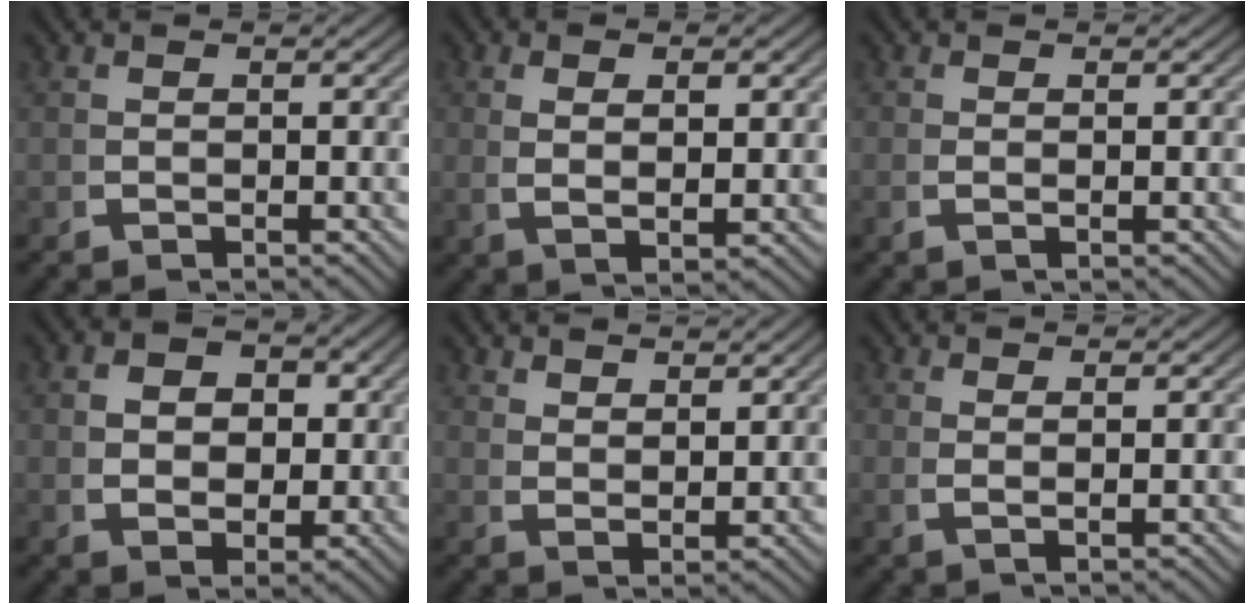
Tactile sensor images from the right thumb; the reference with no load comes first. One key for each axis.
{"total": 3.0, "fx": 0.9, "fy": 0.6, "fz": 2.8, "tx": -0.047, "ty": 0.000, "tz": 0.028}
{"total": 0.7, "fx": 0.1, "fy": 0.0, "fz": 0.7, "tx": -0.020, "ty": 0.001, "tz": 0.003}
{"total": 5.3, "fx": 0.6, "fy": 3.8, "fz": 3.5, "tx": -0.059, "ty": -0.017, "tz": 0.024}
{"total": 2.5, "fx": 2.4, "fy": 0.1, "fz": 0.9, "tx": -0.012, "ty": 0.002, "tz": 0.051}
{"total": 1.7, "fx": 0.8, "fy": -0.1, "fz": 1.5, "tx": -0.030, "ty": -0.001, "tz": 0.020}